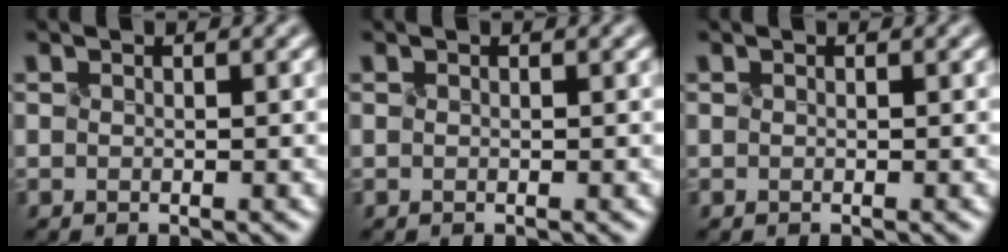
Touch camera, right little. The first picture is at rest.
{"total": 0.0}
{"total": 0.0}